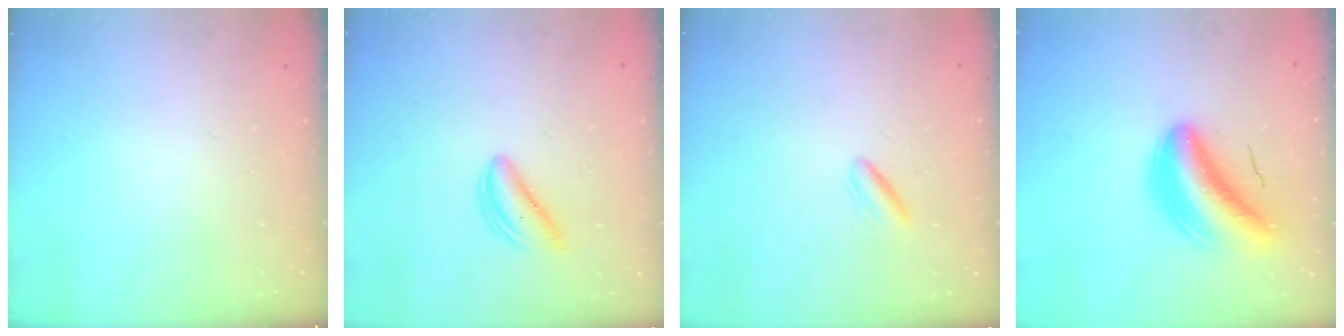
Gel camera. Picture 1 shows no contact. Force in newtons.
{"total": 3.6, "press": 3.6, "slide": 0.3}
{"total": 1.5, "press": 1.4, "slide": 0.7}
{"total": 8.4, "press": 7.9, "slide": 2.8}